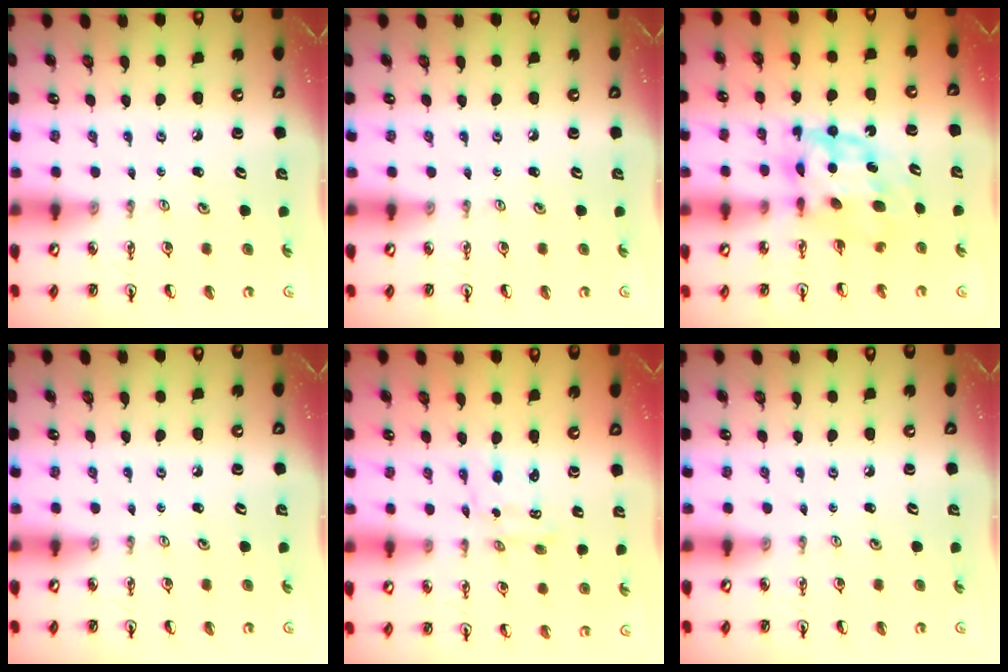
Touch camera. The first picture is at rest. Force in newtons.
{"total": 0.0}
{"total": 7.1, "press": 7.1, "slide": 0.9}
{"total": 0.0}
{"total": 0.9, "press": 0.9, "slide": 0.1}
{"total": 0.0}